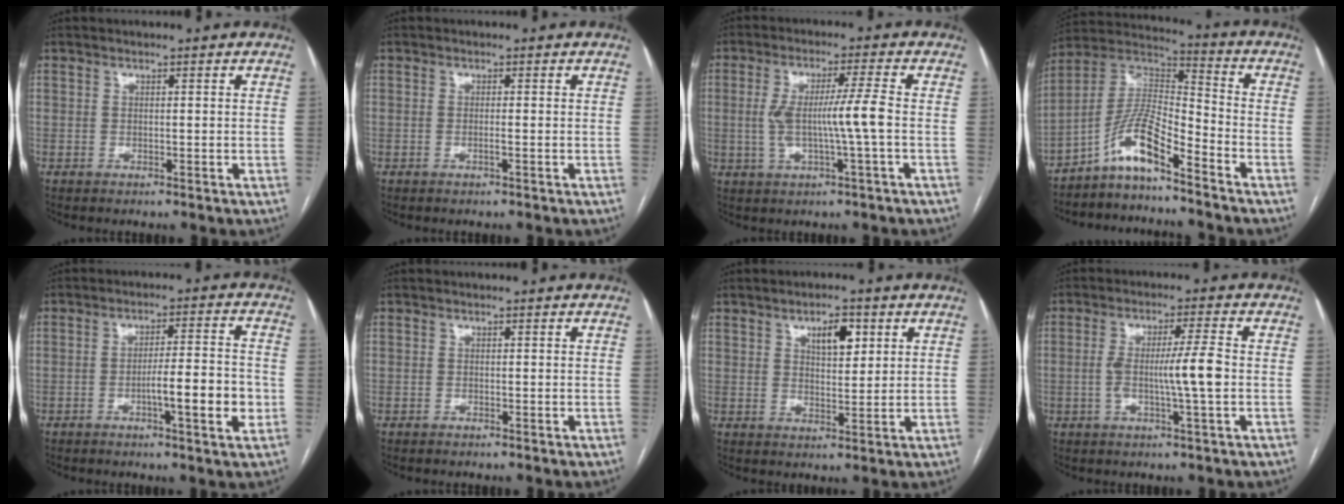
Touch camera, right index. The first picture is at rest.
{"total": 0.8, "force": [-0.4, -0.1, 0.7], "torque": [-0.014, 0.001, -0.006]}
{"total": 7.4, "force": [-0.7, -0.4, 7.4], "torque": [-0.142, 0.006, -0.010]}
{"total": 9.8, "force": [-6.6, 1.5, 7.1], "torque": [-0.150, 0.022, -0.128]}
{"total": 8.3, "force": [-2.5, 0.7, 7.9], "torque": [-0.119, 0.005, -0.039]}
{"total": 0.0}
{"total": 5.1, "force": [2.4, 2.0, 4.1], "torque": [-0.067, 0.003, 0.040]}
{"total": 6.8, "force": [-0.9, -0.4, 6.8], "torque": [-0.122, 0.003, -0.015]}